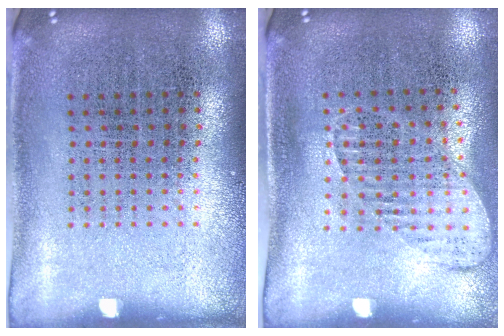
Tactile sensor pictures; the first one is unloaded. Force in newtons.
{"total": 1.4, "press": 1.1, "slide": 0.8}